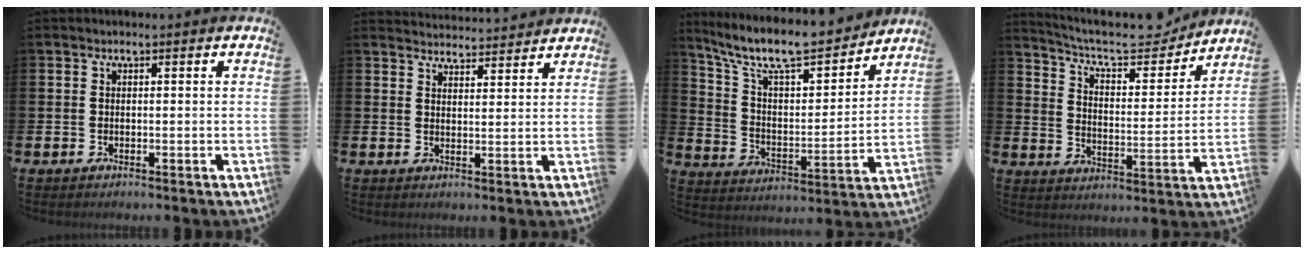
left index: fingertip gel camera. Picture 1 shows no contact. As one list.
[{"total": 3.7, "force": [3.7, 0.3, -0.3], "torque": [-0.004, -0.024, 0.067]}, {"total": 10.6, "force": [9.4, 2.6, 4.3], "torque": [-0.123, -0.061, 0.162]}, {"total": 8.5, "force": [7.8, 2.0, 2.7], "torque": [-0.077, -0.056, 0.131]}]